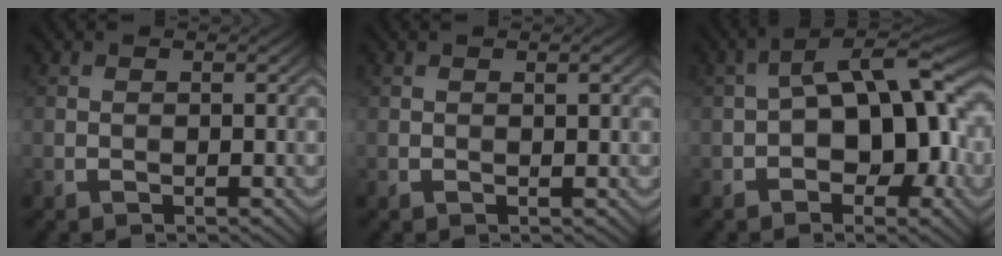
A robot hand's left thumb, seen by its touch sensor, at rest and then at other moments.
{"total": 1.0, "force": [0.4, 0.1, 0.9], "torque": [-0.015, 0.002, 0.005]}
{"total": 11.3, "force": [-1.1, 6.2, 9.4], "torque": [-0.124, 0.024, -0.029]}